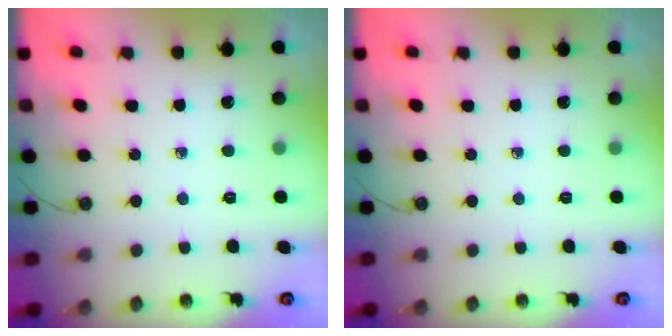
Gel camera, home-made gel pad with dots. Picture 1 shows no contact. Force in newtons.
{"total": 0.0}